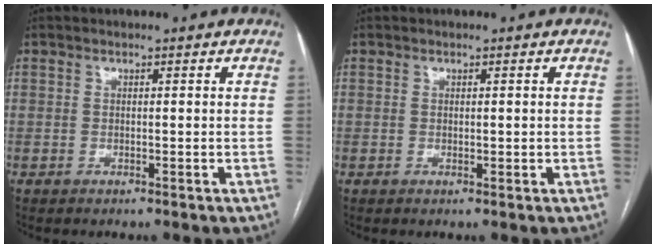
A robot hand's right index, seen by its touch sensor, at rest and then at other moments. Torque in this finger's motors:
{"motor_torque": [-0.35, 0.45, -0.06, 0.00]}